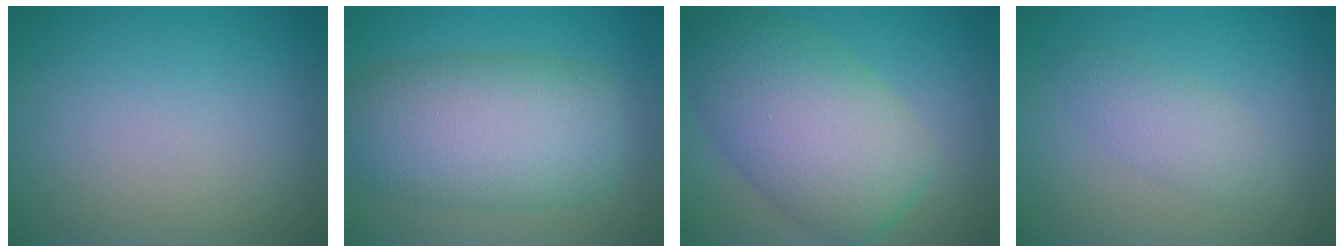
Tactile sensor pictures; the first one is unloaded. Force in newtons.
{"total": 9.3, "press": 9.3, "slide": 0.2}
{"total": 9.5, "press": 9.5, "slide": 0.4}
{"total": 2.3, "press": 2.3, "slide": 0.1}